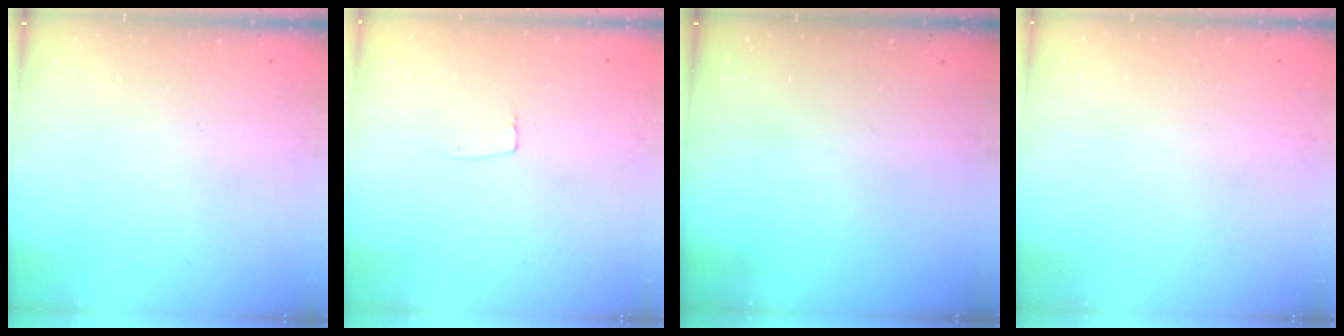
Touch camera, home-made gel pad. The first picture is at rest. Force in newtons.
{"total": 3.5, "press": 3.5, "slide": 0.3}
{"total": 0.0}
{"total": 0.0}